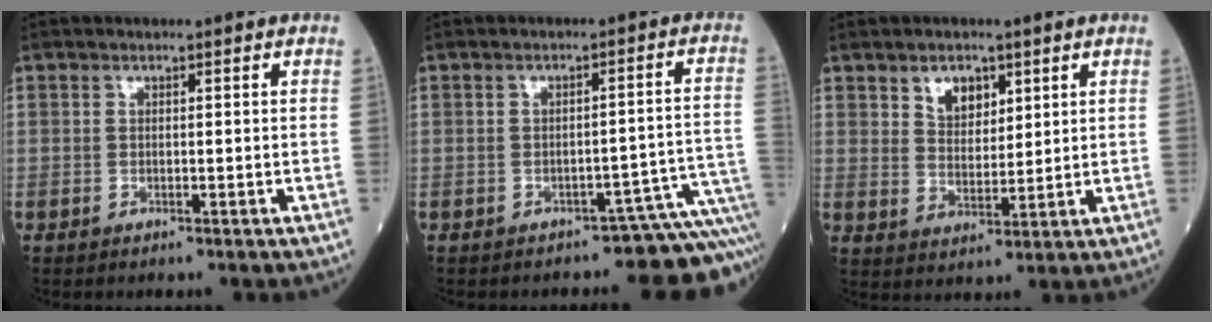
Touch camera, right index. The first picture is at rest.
{"total": 10.4, "force": [-9.9, 1.2, 2.9], "torque": [-0.009, 0.056, -0.116]}
{"total": 5.5, "force": [2.9, 3.4, 3.3], "torque": [-0.065, 0.007, 0.058]}